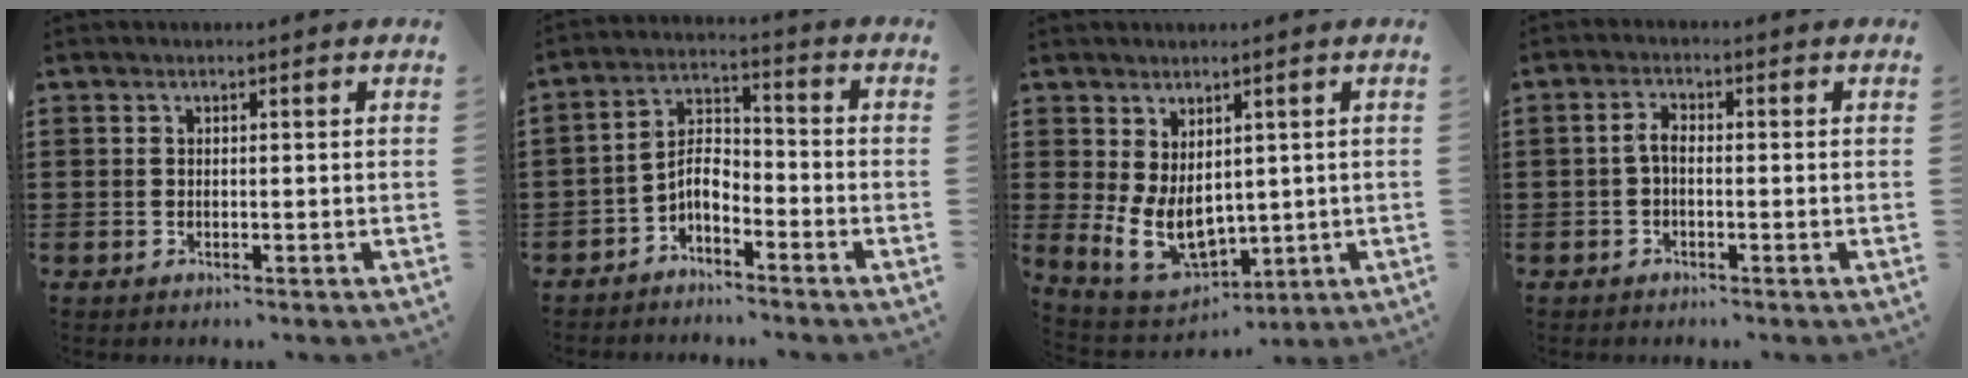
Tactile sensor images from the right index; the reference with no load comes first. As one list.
[{"total": 4.6, "force": [-3.1, 2.0, 2.7], "torque": [-0.068, 0.004, -0.067]}, {"total": 8.1, "force": [0.8, 5.5, 6.0], "torque": [-0.138, -0.011, 0.018]}, {"total": 2.2, "force": [-0.7, 0.9, 1.9], "torque": [-0.044, 0.001, -0.018]}]